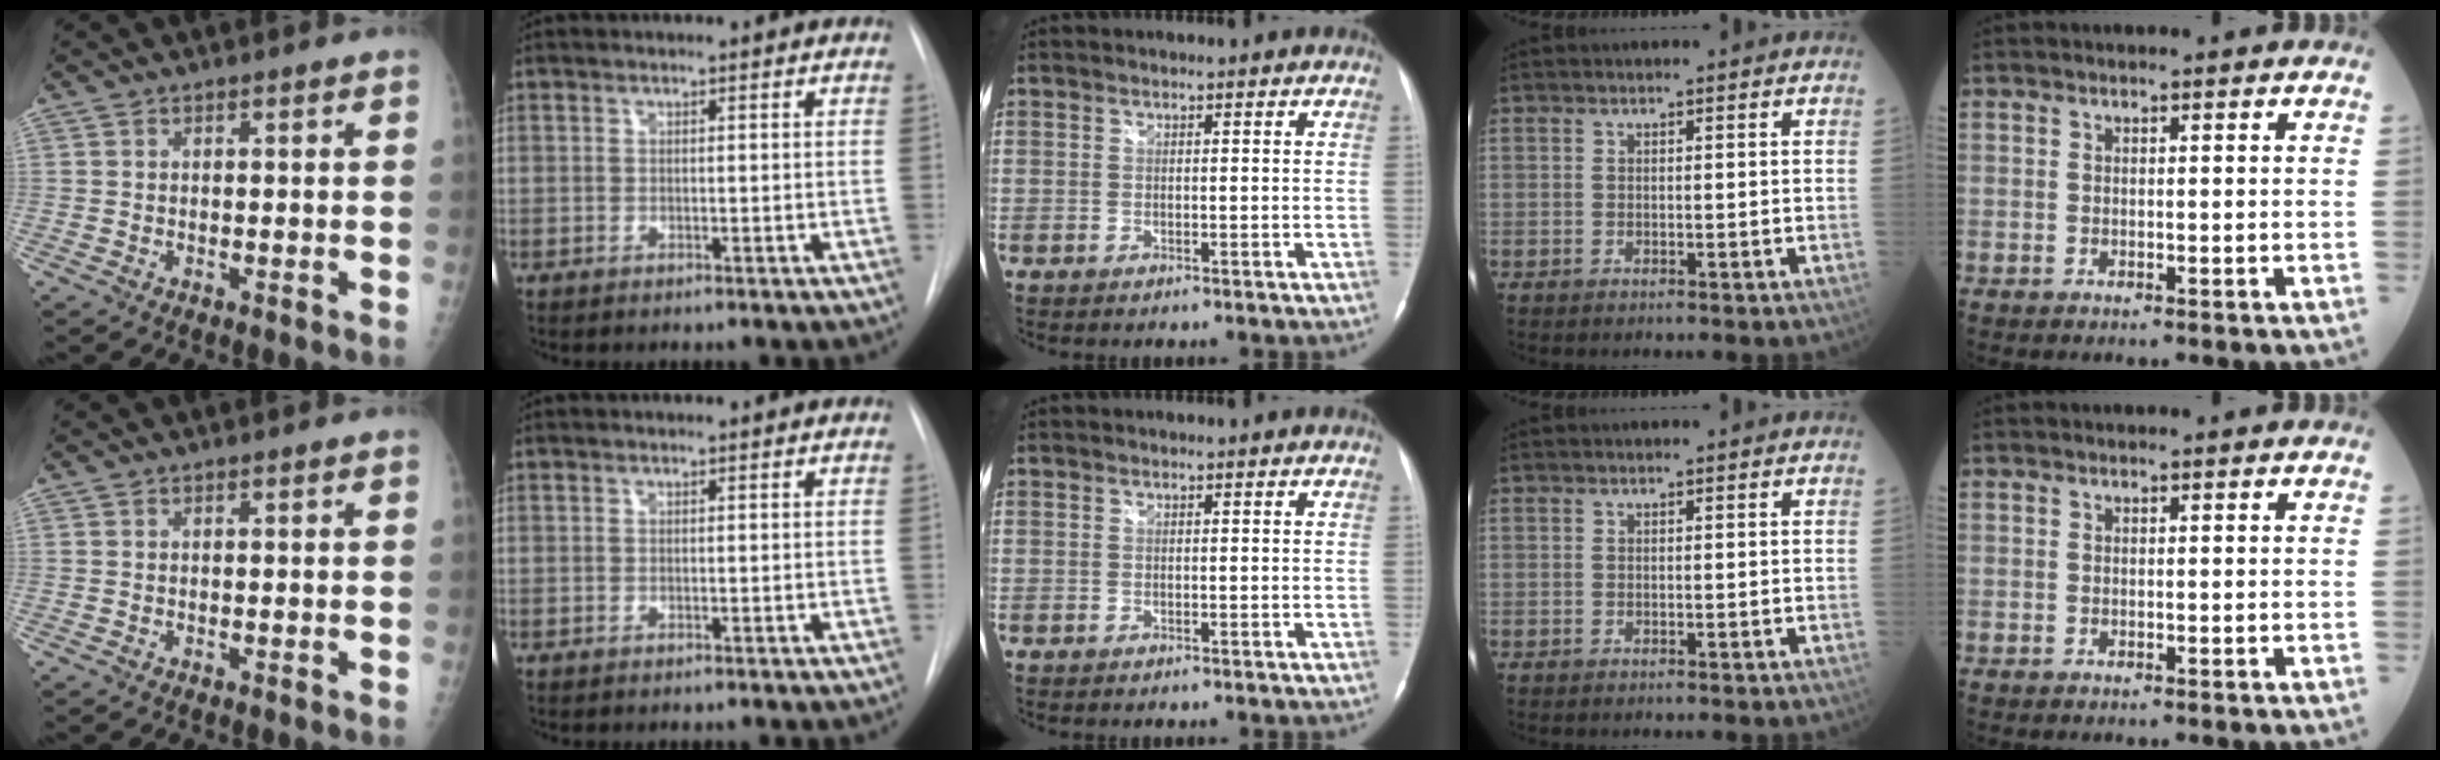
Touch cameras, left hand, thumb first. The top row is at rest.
{}